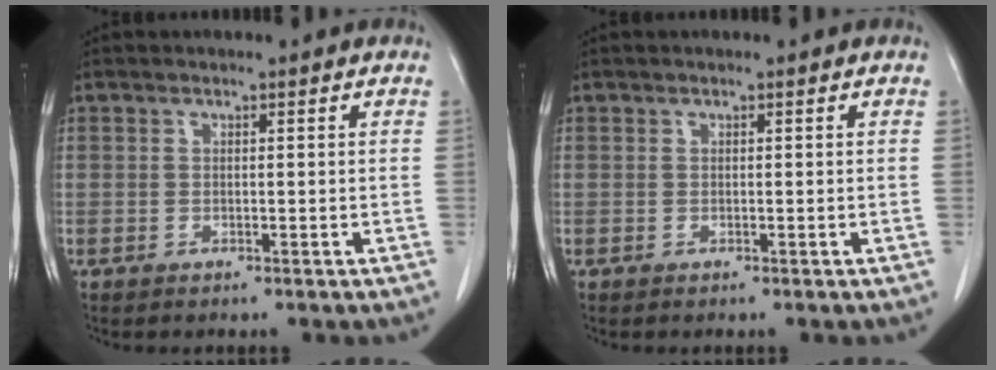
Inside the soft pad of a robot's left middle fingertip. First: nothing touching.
{"total": 0.0}